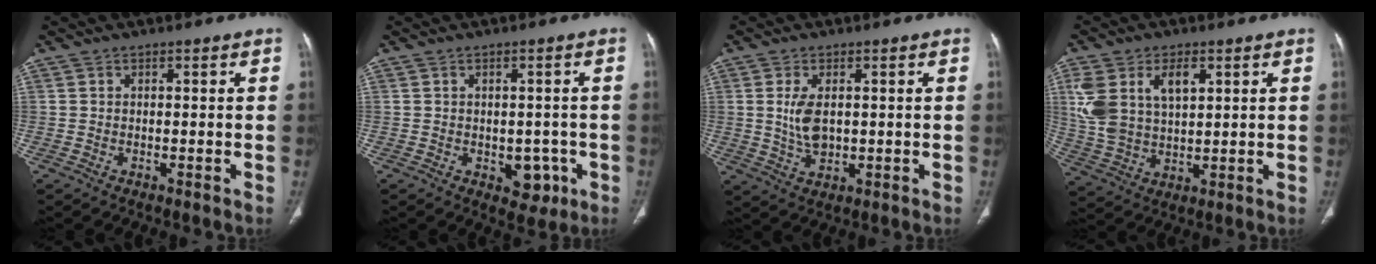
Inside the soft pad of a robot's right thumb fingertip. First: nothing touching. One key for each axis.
{"total": 5.3, "fx": -1.6, "fy": 3.6, "fz": 3.5, "tx": -0.015, "ty": 0.006, "tz": -0.011}
{"total": 5.8, "fx": 0.7, "fy": 3.3, "fz": 4.7, "tx": -0.095, "ty": -0.007, "tz": 0.020}
{"total": 12.9, "fx": 4.4, "fy": 7.6, "fz": 9.5, "tx": -0.192, "ty": -0.004, "tz": 0.095}